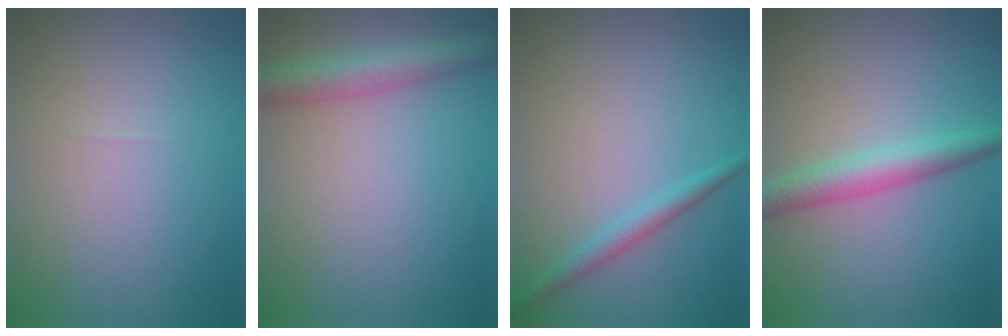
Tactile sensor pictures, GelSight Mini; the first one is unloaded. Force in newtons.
{"total": 4.2, "press": 4.2, "slide": 0.2}
{"total": 1.8, "press": 1.8, "slide": 0.1}
{"total": 3.5, "press": 3.5, "slide": 0.1}